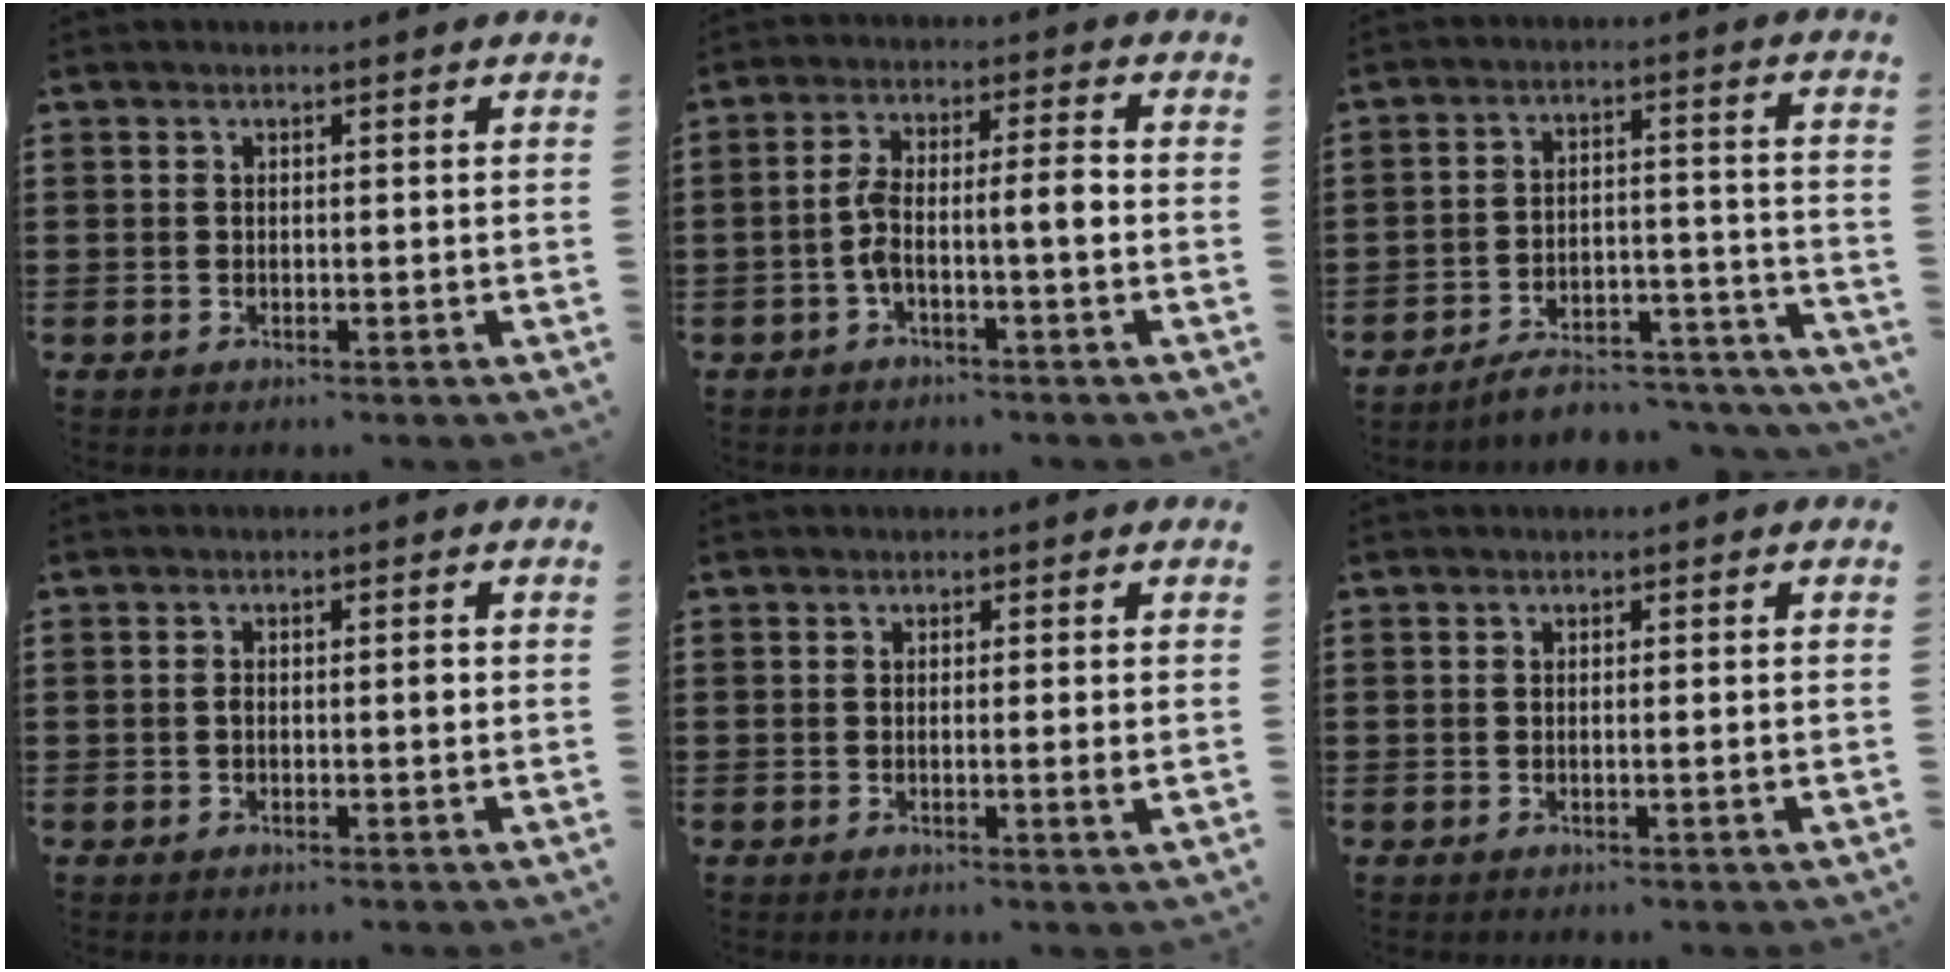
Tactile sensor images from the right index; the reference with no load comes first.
{"total": 5.7, "force": [-1.5, 1.2, 5.4], "torque": [-0.113, 0.001, -0.036]}
{"total": 5.4, "force": [-4.9, 1.1, 1.8], "torque": [-0.028, 0.006, -0.095]}
{"total": 1.3, "force": [-0.3, 0.3, 1.3], "torque": [-0.025, -0.001, -0.006]}
{"total": 1.5, "force": [-0.2, -0.2, 1.5], "torque": [-0.025, -0.007, -0.004]}
{"total": 0.7, "force": [-0.2, -0.2, 0.6], "torque": [-0.010, -0.003, -0.004]}